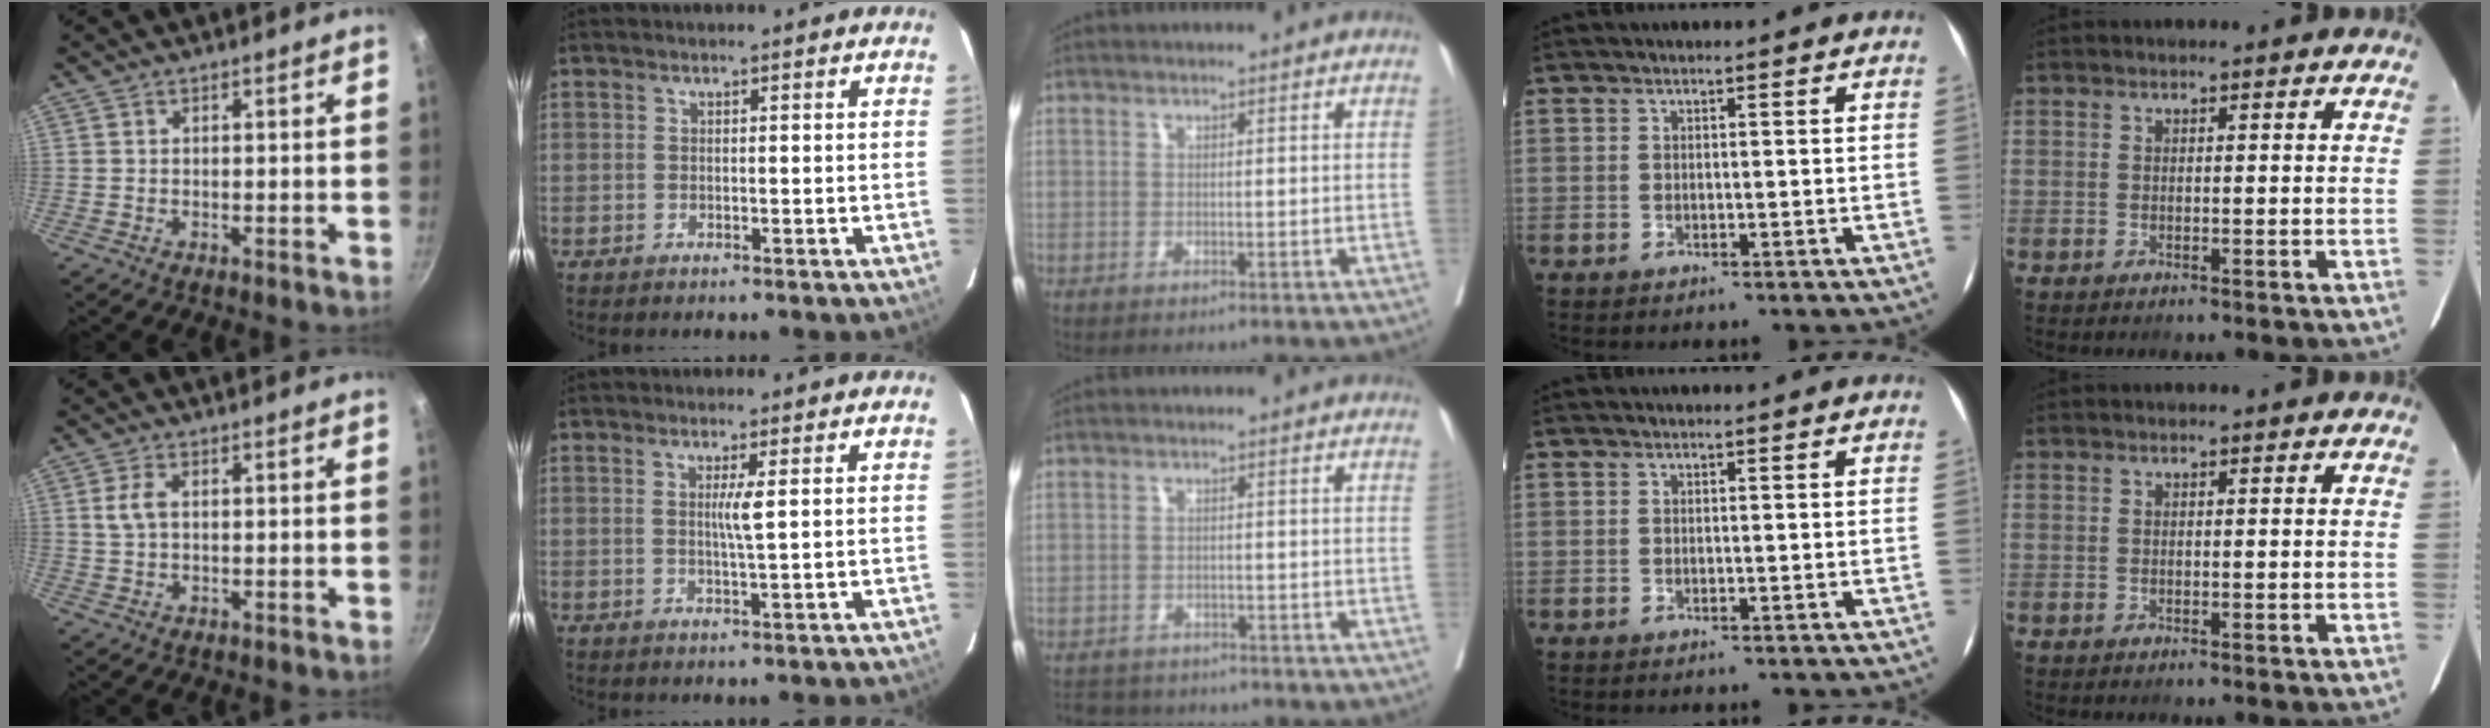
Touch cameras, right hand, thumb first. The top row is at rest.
{"thumb": {"total": 3.1, "force": [0.5, 1.7, 2.5], "torque": [-0.060, 0.006, 0.011]}, "index": {"total": 2.5, "force": [0.5, -0.5, 2.4], "torque": [-0.046, -0.005, 0.009]}, "middle": {"total": 5.0, "force": [-4.8, 1.6, 0.2], "torque": [0.001, -0.003, -0.070]}}